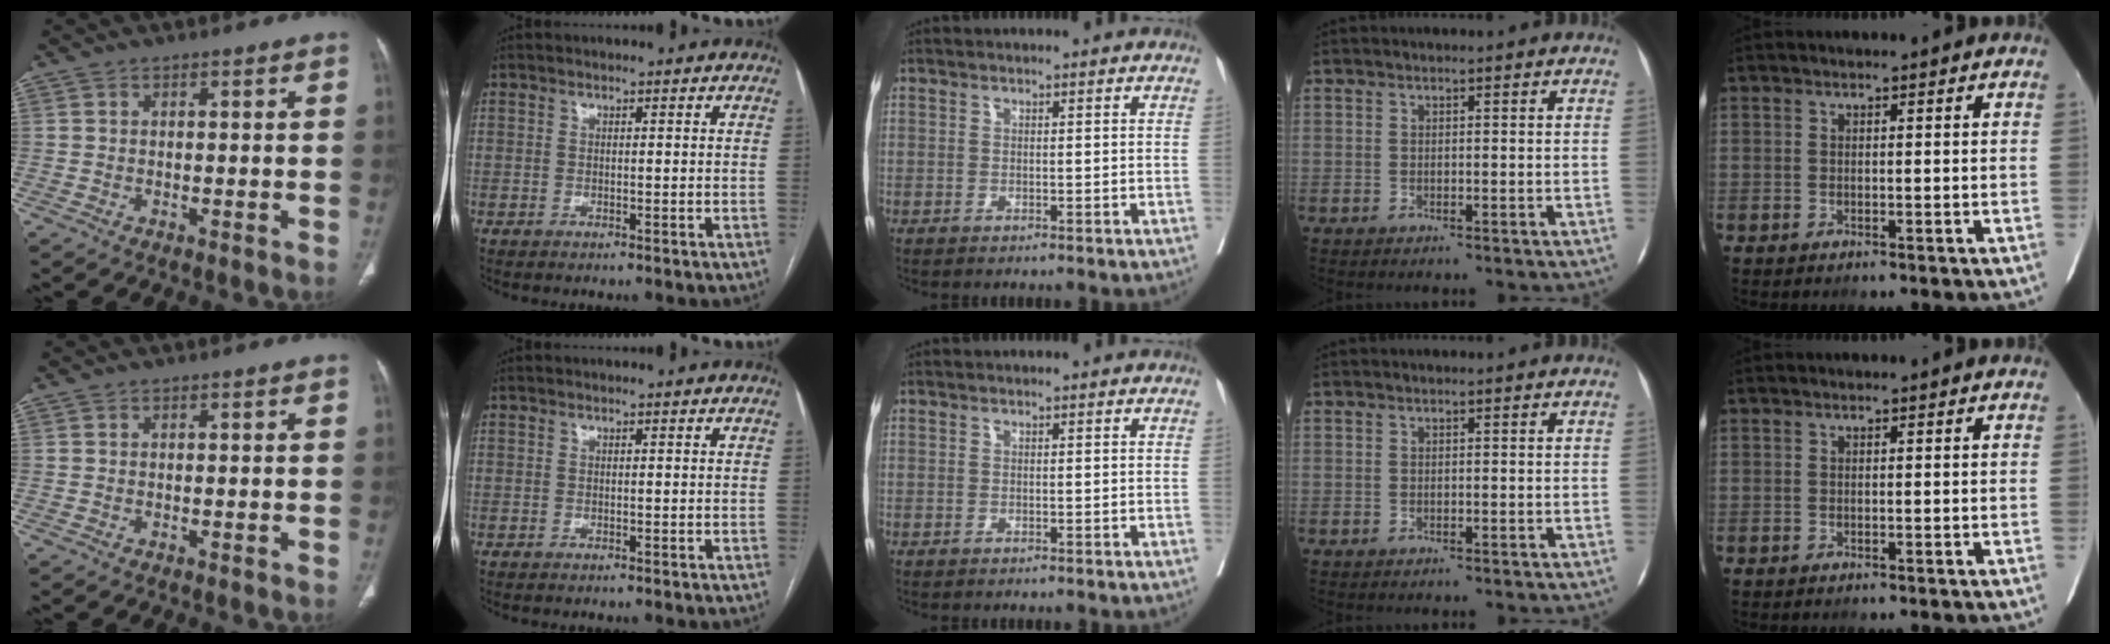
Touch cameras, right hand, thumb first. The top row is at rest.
{}